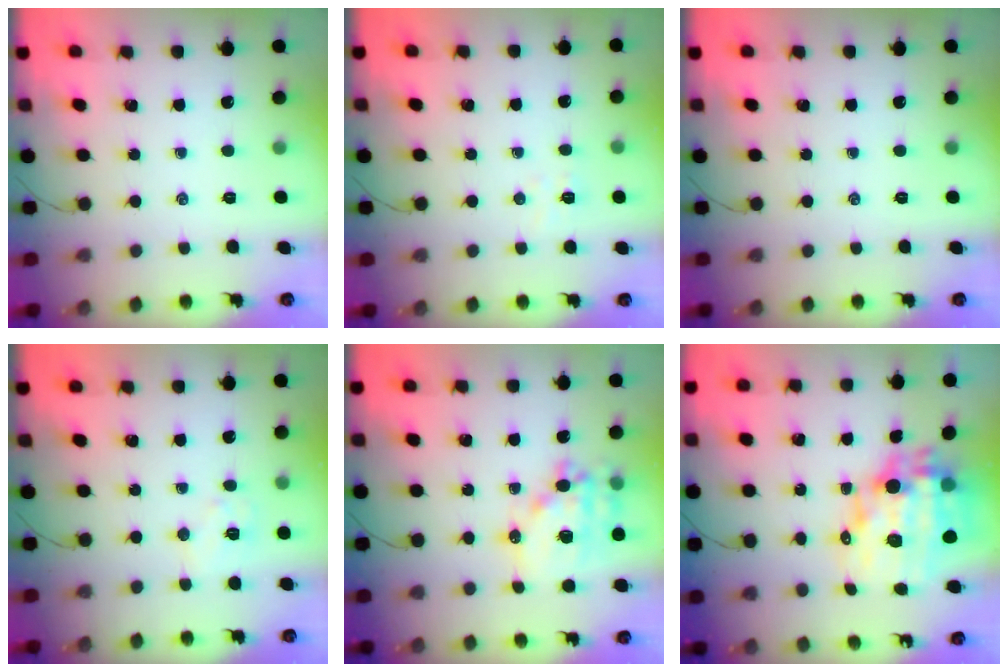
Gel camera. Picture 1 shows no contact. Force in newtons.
{"total": 4.5, "press": 4.4, "slide": 1.1}
{"total": 0.0}
{"total": 6.5, "press": 6.4, "slide": 1.0}
{"total": 15.6, "press": 15.3, "slide": 3.2}
{"total": 17.7, "press": 17.2, "slide": 4.3}